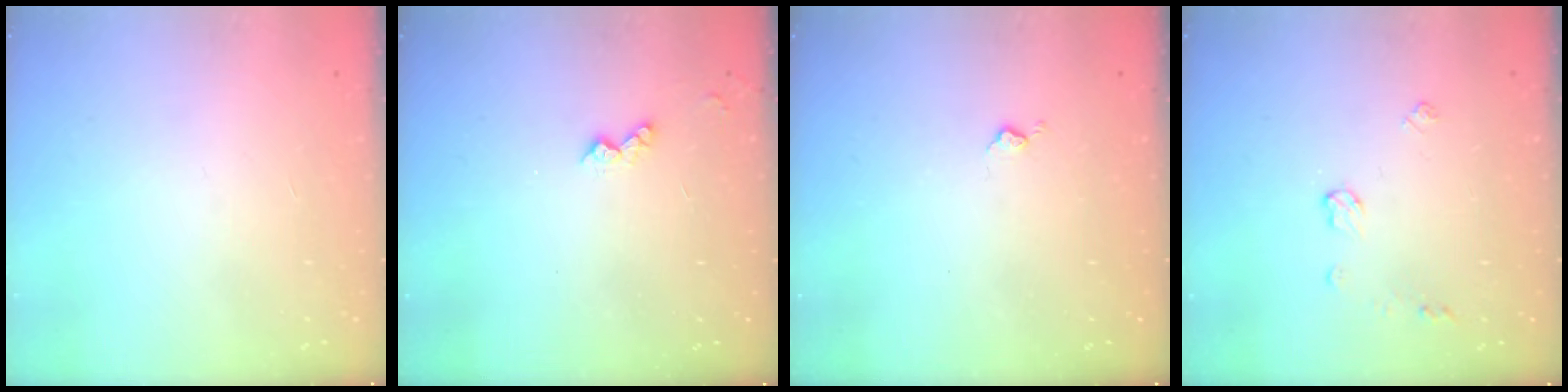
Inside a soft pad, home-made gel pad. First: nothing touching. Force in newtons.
{"total": 4.0, "press": 4.0, "slide": 0.6}
{"total": 3.3, "press": 3.2, "slide": 0.5}
{"total": 5.2, "press": 5.2, "slide": 0.3}